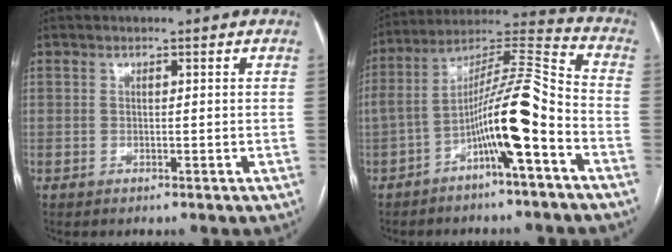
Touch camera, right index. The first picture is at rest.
{"total": 14.1, "force": [-5.7, 1.0, 12.9], "torque": [-0.235, 0.025, -0.098]}